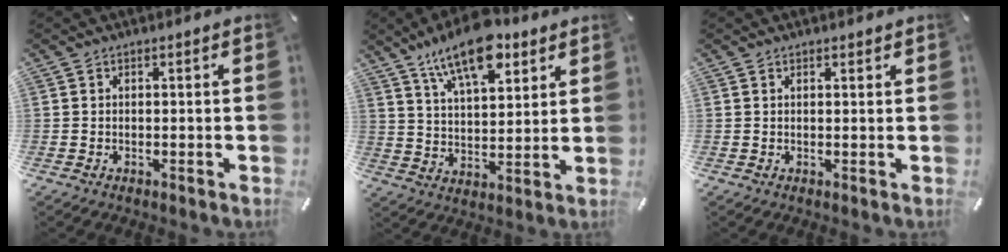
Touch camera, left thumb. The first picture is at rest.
{"total": 15.3, "force": [9.8, 6.9, 9.5], "torque": [-0.156, -0.038, 0.170]}
{"total": 0.8, "force": [0.7, 0.4, 0.3], "torque": [-0.005, 0.000, 0.013]}